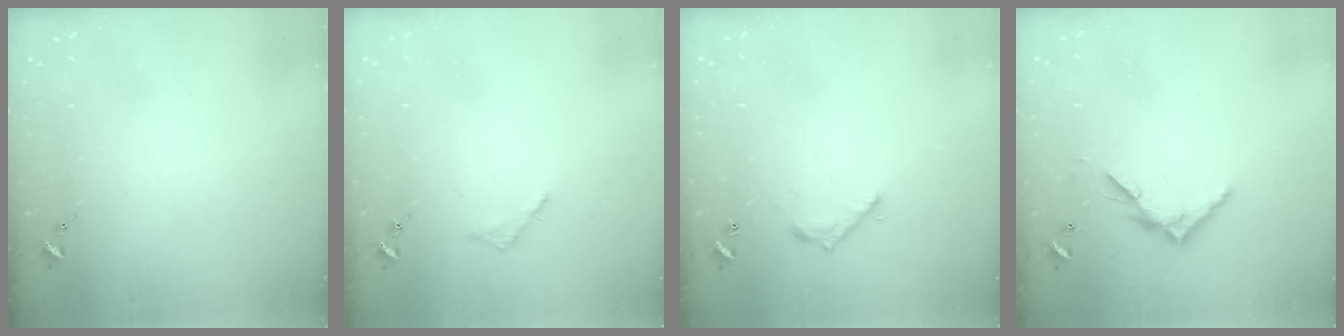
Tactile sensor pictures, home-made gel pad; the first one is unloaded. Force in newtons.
{"total": 2.8, "press": 2.7, "slide": 0.3}
{"total": 7.3, "press": 7.3, "slide": 0.6}
{"total": 7.4, "press": 7.4, "slide": 0.4}